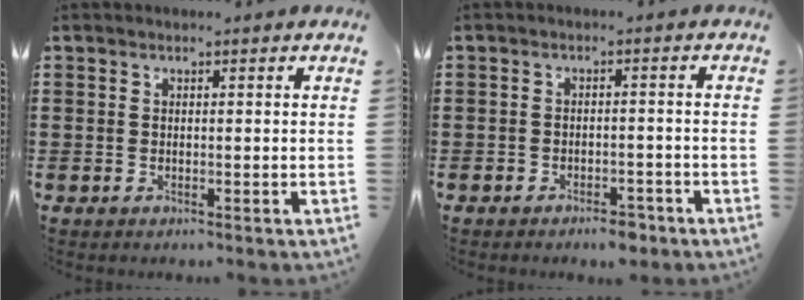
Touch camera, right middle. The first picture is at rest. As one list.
[{"total": 2.6, "force": [-2.4, 0.6, 0.5], "torque": [-0.013, 0.004, -0.050]}]